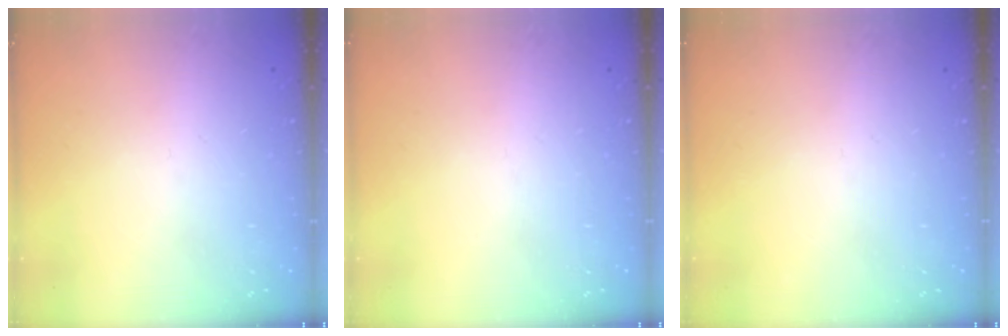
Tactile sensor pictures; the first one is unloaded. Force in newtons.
{"total": 0.0}
{"total": 0.0}